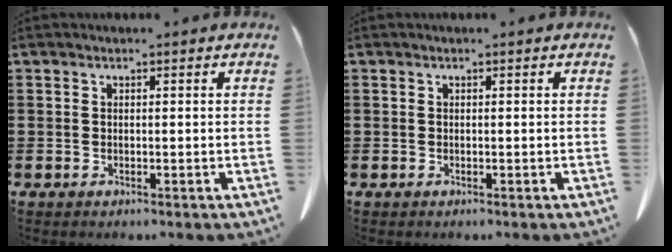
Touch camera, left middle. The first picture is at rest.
{"total": 0.0}